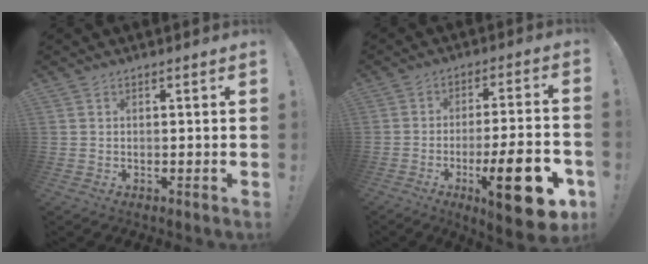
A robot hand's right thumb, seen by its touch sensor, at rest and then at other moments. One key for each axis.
{"total": 19.3, "fx": -7.9, "fy": 4.7, "fz": 16.9, "tx": -0.229, "ty": 0.032, "tz": -0.113}